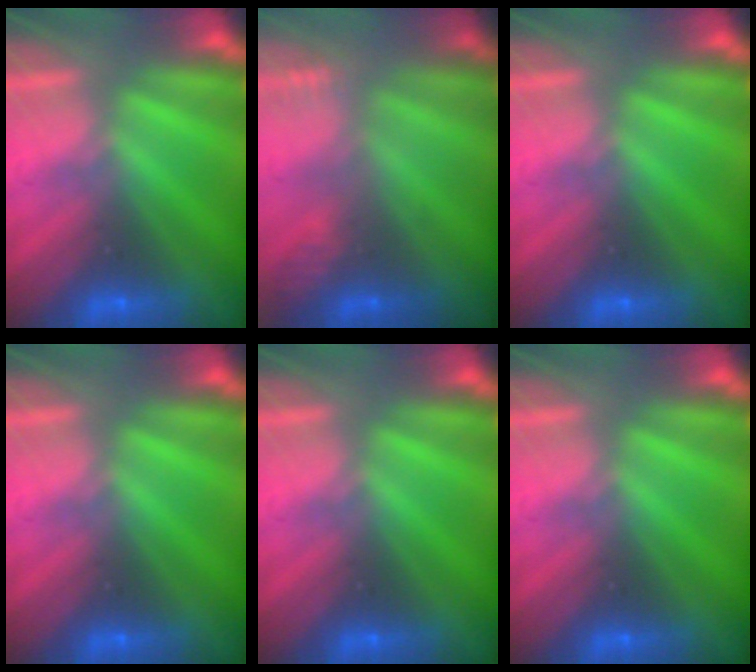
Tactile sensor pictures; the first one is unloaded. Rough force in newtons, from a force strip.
{"total": 2.9}
{"total": 0.0}
{"total": 0.0}
{"total": 0.0}
{"total": 0.0}